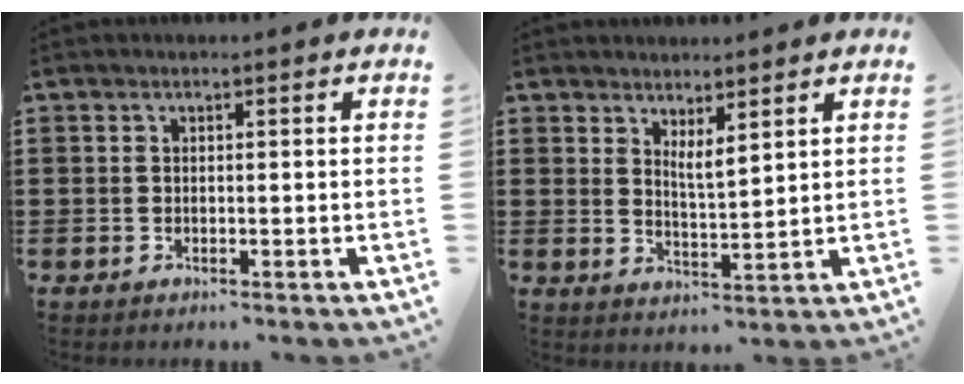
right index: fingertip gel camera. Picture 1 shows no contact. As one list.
[{"total": 2.7, "force": [2.3, 0.2, 1.4], "torque": [-0.032, -0.003, 0.042]}]